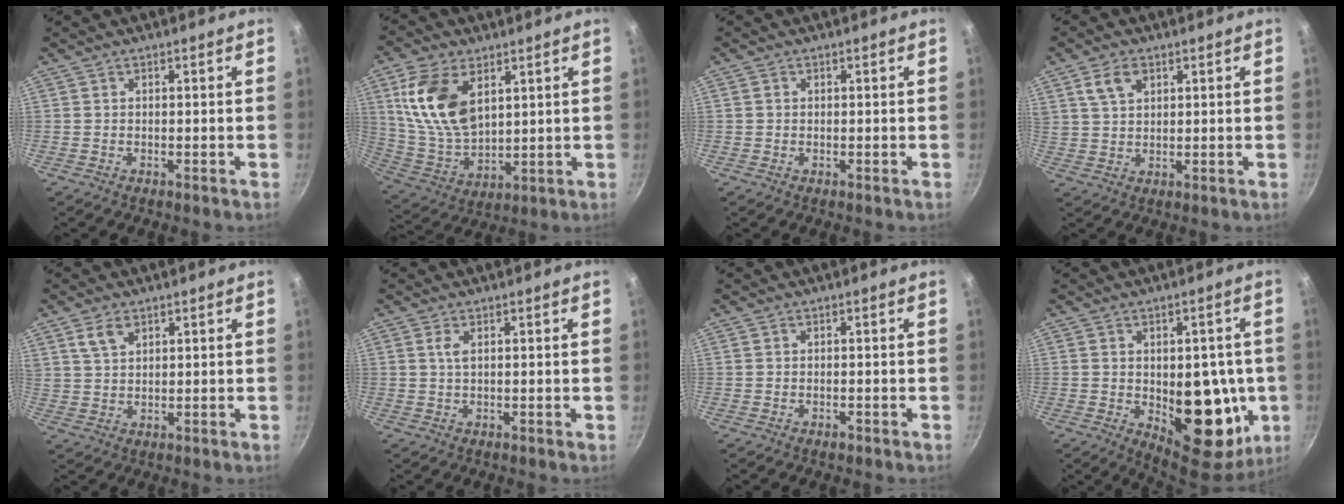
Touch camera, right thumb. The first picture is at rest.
{"total": 15.7, "force": [5.7, 9.2, 11.3], "torque": [-0.204, -0.025, 0.124]}
{"total": 0.8, "force": [0.1, 0.7, 0.3], "torque": [-0.004, 0.003, 0.000]}
{"total": 5.6, "force": [2.7, 3.4, 3.6], "torque": [-0.057, 0.000, 0.055]}
{"total": 4.7, "force": [2.6, 2.6, 2.9], "torque": [-0.046, -0.003, 0.054]}
{"total": 1.6, "force": [0.6, 0.4, 1.5], "torque": [-0.029, -0.001, 0.012]}
{"total": 1.0, "force": [-0.6, 0.6, 0.6], "torque": [-0.010, 0.004, -0.008]}
{"total": 18.8, "force": [-2.5, 10.4, 15.4], "torque": [-0.136, -0.011, -0.014]}